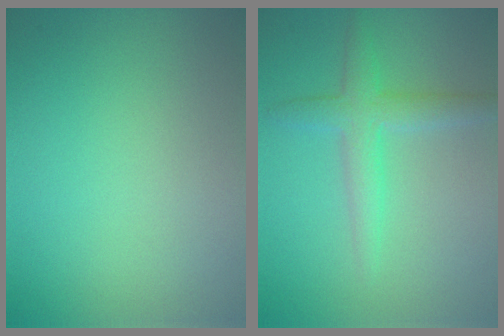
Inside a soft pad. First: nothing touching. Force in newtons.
{"total": 2.9, "press": 2.9, "slide": 0.1}